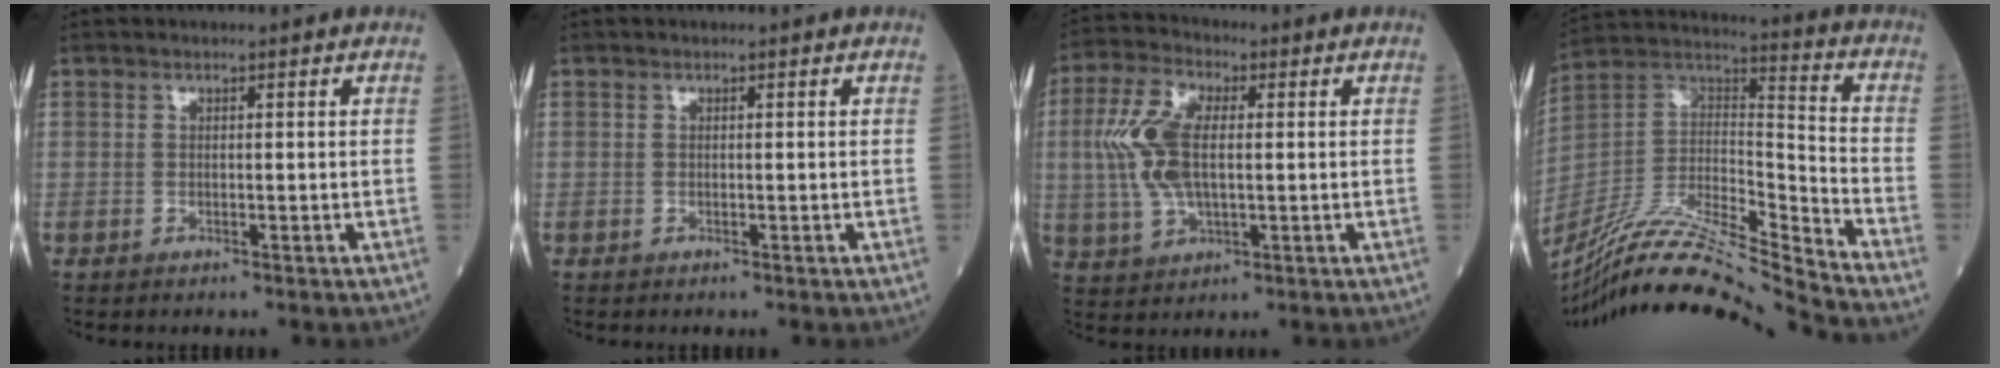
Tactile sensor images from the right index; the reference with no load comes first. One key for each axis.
{"total": 0.0}
{"total": 9.8, "fx": 0.7, "fy": 4.3, "fz": 8.8, "tx": -0.210, "ty": 0.014, "tz": 0.017}
{"total": 21.2, "fx": -19.1, "fy": -1.2, "fz": 9.3, "tx": -0.200, "ty": 0.002, "tz": -0.351}